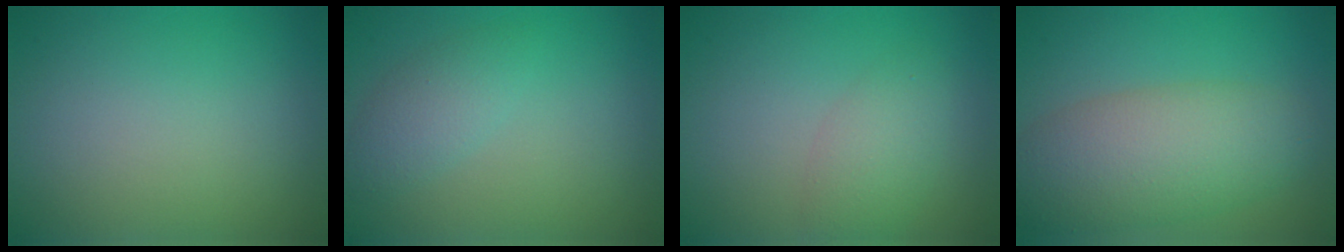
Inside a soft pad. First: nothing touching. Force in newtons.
{"total": 2.3, "press": 2.3, "slide": 0.1}
{"total": 3.0, "press": 3.0, "slide": 0.2}
{"total": 6.9, "press": 6.9, "slide": 0.5}